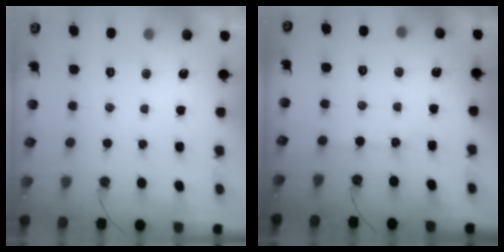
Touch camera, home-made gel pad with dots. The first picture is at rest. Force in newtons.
{"total": 2.8, "press": 2.8, "slide": 0.4}